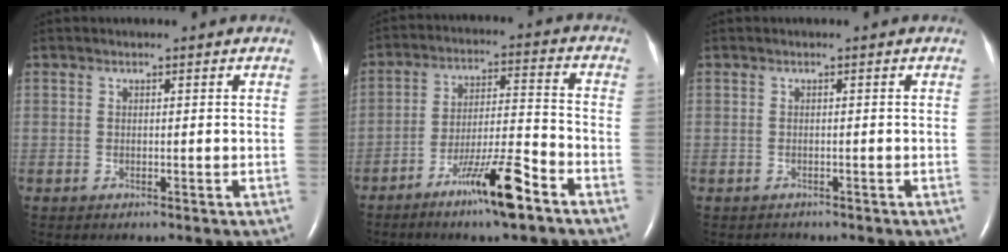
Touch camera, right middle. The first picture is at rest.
{"total": 10.6, "force": [-6.8, 0.5, 8.1], "torque": [-0.143, -0.007, -0.121]}
{"total": 0.8, "force": [-0.7, 0.4, -0.2], "torque": [-0.006, -0.001, -0.012]}